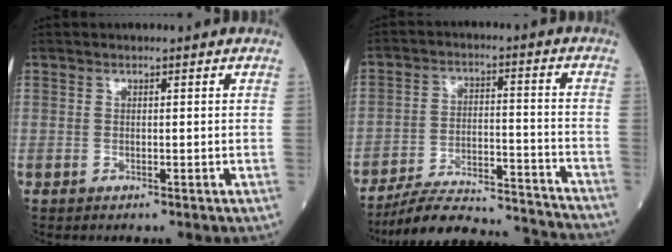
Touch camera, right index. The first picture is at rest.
{"total": 17.5, "force": [-16.8, 2.1, 4.0], "torque": [-0.073, 0.016, -0.248]}